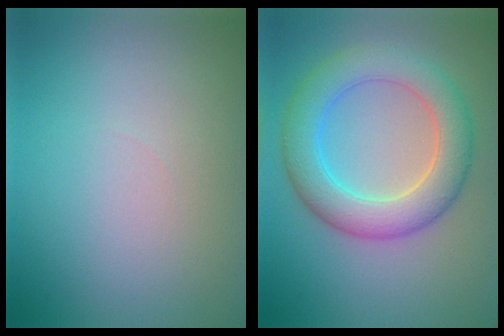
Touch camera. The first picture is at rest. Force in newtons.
{"total": 6.1, "press": 6.1, "slide": 0.2}